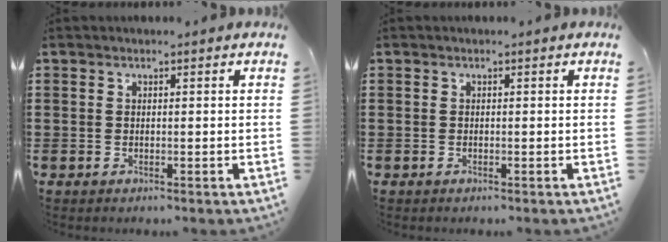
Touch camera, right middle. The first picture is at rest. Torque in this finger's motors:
{"motor_torque": [-0.29, 0.07, 0.13, -0.01]}